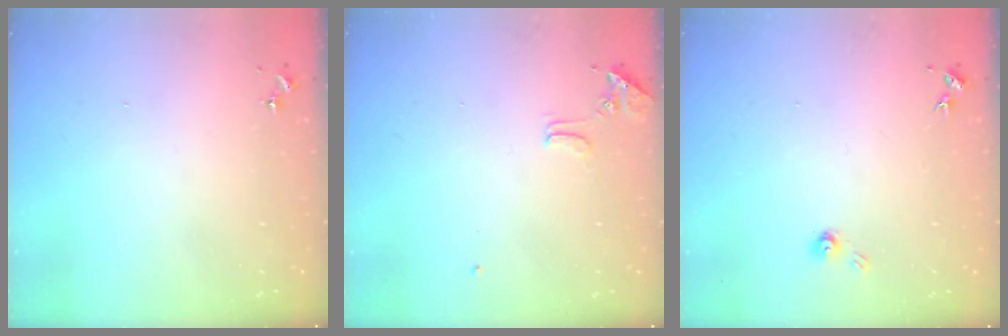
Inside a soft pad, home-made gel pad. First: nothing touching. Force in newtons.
{"total": 8.0, "press": 7.9, "slide": 0.7}
{"total": 4.0, "press": 4.0, "slide": 0.4}